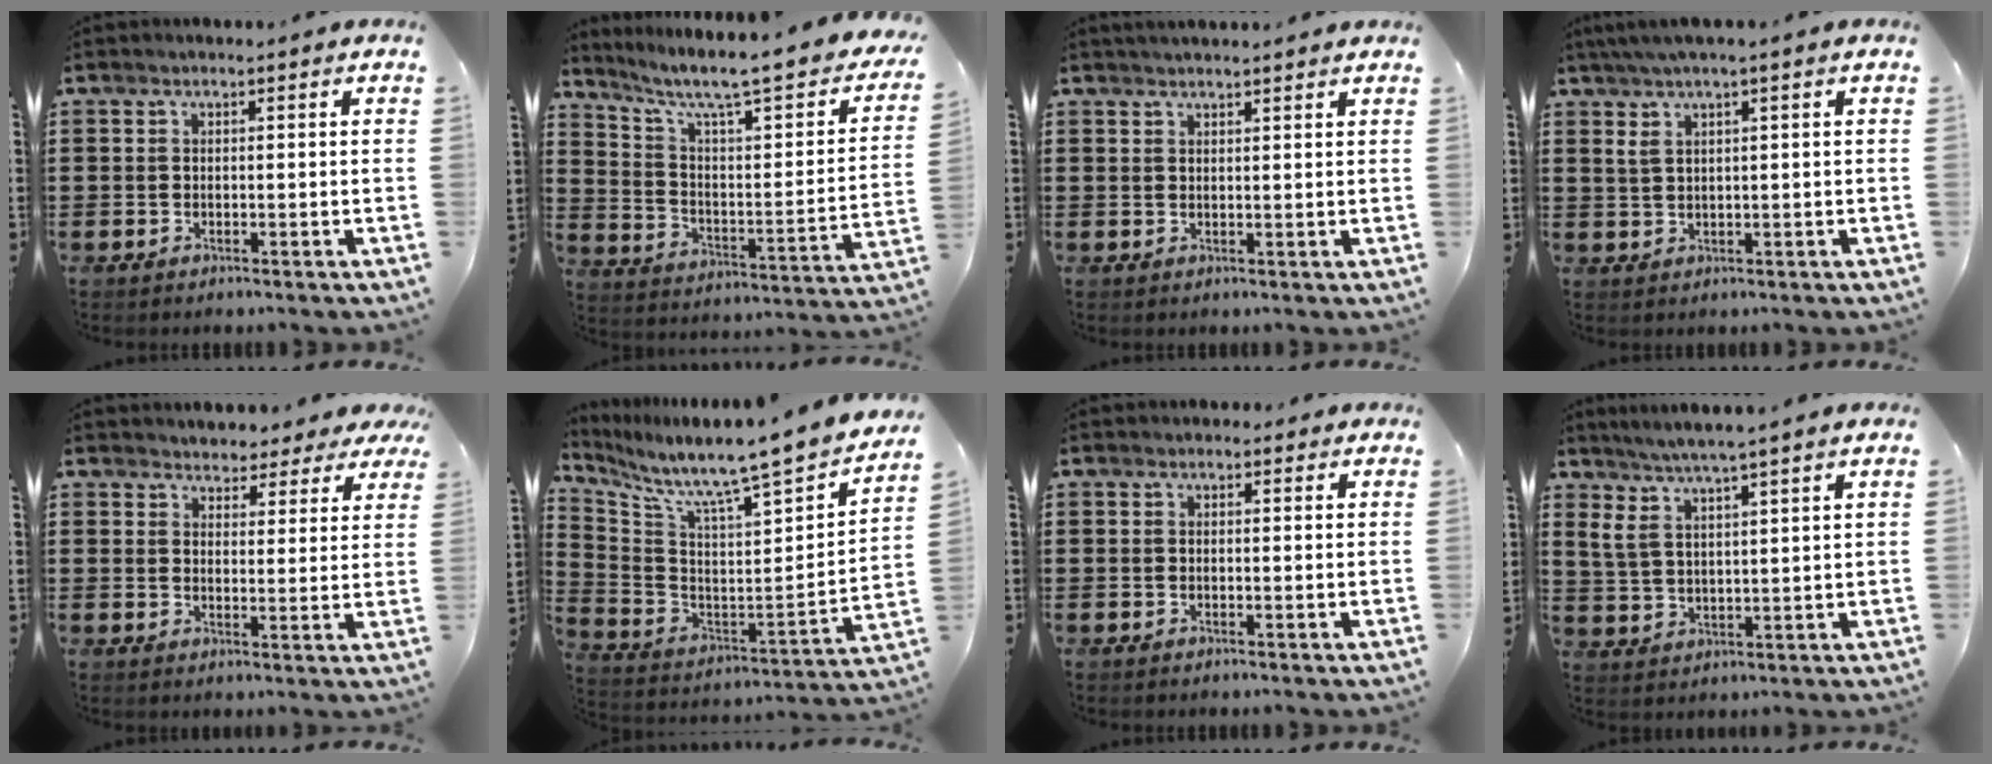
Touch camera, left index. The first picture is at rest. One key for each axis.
{"total": 7.7, "fx": 5.3, "fy": 1.0, "fz": 5.5, "tx": -0.119, "ty": -0.040, "tz": 0.077}
{"total": 1.7, "fx": 1.7, "fy": 0.0, "fz": 0.3, "tx": -0.009, "ty": 0.002, "tz": 0.032}
{"total": 2.7, "fx": 1.1, "fy": 0.3, "fz": 2.4, "tx": -0.048, "ty": 0.004, "tz": 0.018}
{"total": 3.7, "fx": 3.5, "fy": 1.0, "fz": -0.2, "tx": -0.008, "ty": -0.017, "tz": 0.061}
{"total": 7.4, "fx": 6.5, "fy": -0.9, "fz": 3.3, "tx": -0.090, "ty": -0.079, "tz": 0.090}
{"total": 1.3, "fx": 1.1, "fy": 0.5, "fz": 0.2, "tx": 0.002, "ty": 0.001, "tz": 0.020}
{"total": 5.1, "fx": 4.2, "fy": 0.5, "fz": 2.9, "tx": -0.073, "ty": -0.018, "tz": 0.071}